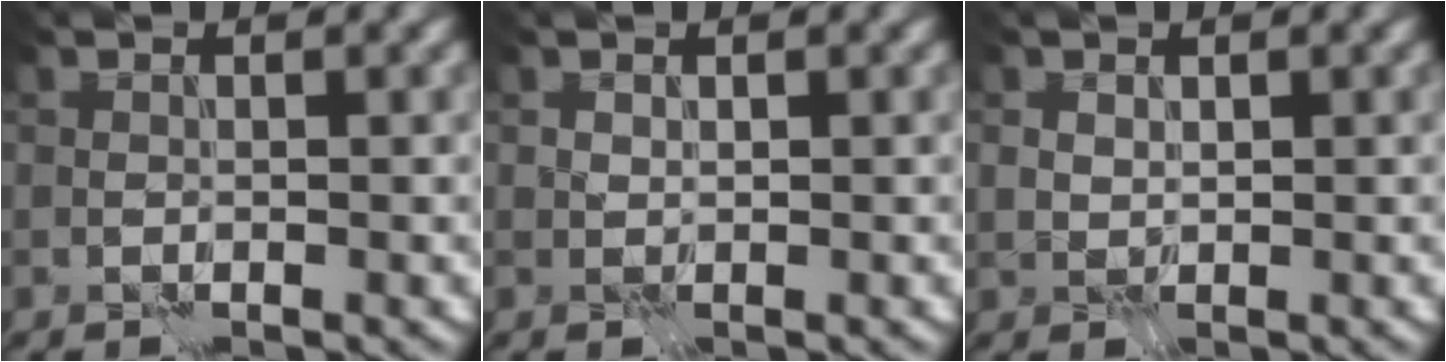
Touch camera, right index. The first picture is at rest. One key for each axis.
{"total": 0.0}
{"total": 0.9, "fx": 0.5, "fy": 0.8, "fz": 0.3, "tx": -0.006, "ty": 0.000, "tz": 0.012}